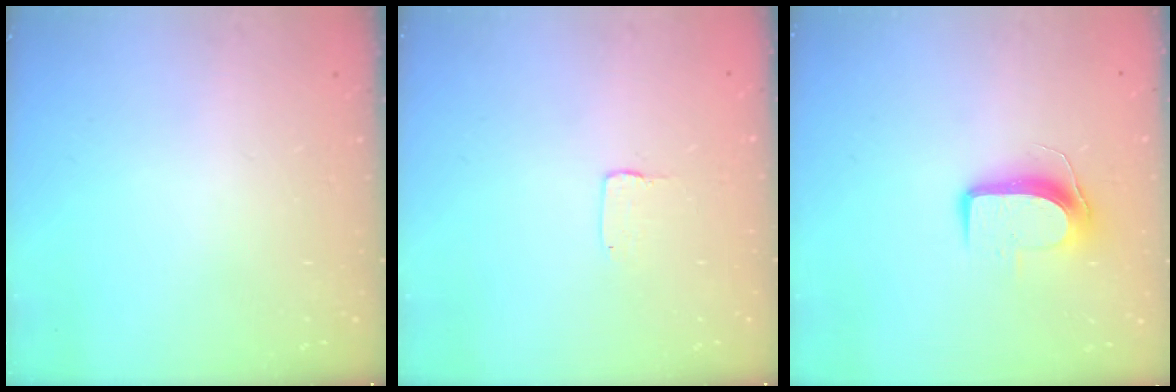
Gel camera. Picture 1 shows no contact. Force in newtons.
{"total": 1.0, "press": 1.0, "slide": 0.1}
{"total": 9.2, "press": 9.1, "slide": 0.9}